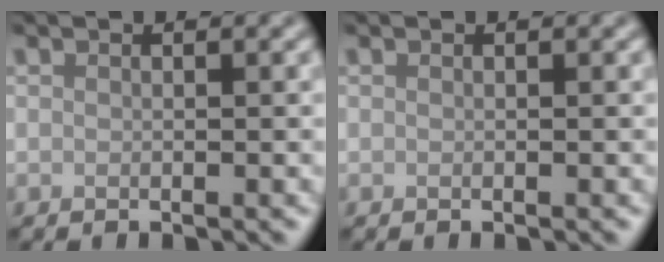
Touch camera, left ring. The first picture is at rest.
{"total": 0.0}